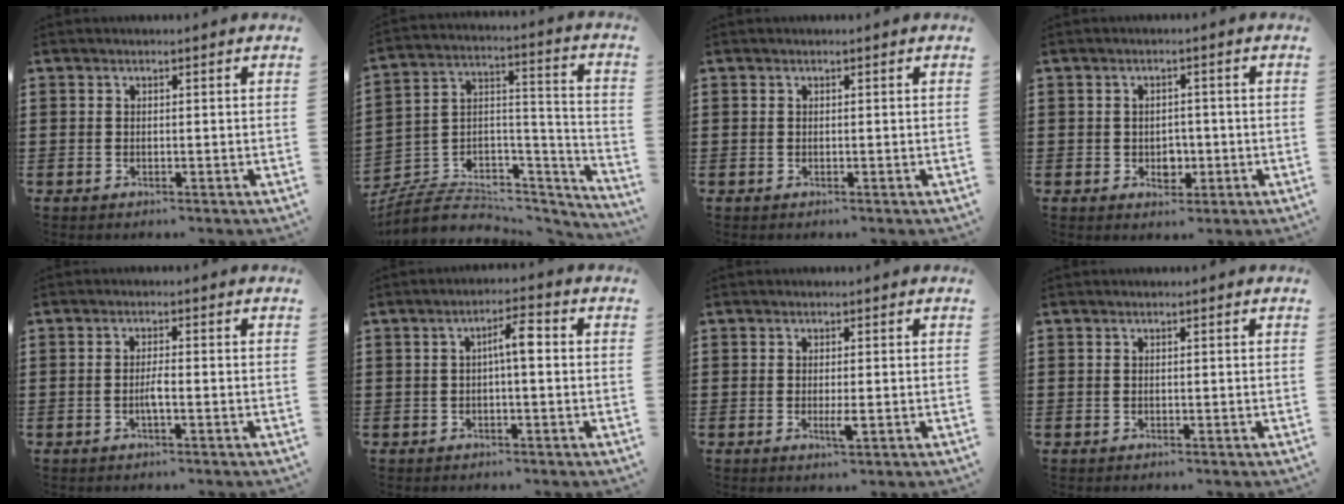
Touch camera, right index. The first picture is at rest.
{"total": 4.9, "force": [-3.4, 3.2, 1.7], "torque": [-0.045, -0.009, -0.066]}
{"total": 0.0}
{"total": 2.7, "force": [-0.7, 2.0, 1.6], "torque": [-0.027, -0.001, -0.016]}
{"total": 2.1, "force": [-0.8, 0.1, 1.9], "torque": [-0.043, -0.003, -0.016]}
{"total": 3.8, "force": [0.0, 0.8, 3.8], "torque": [-0.072, 0.011, -0.003]}
{"total": 2.4, "force": [-0.6, 0.4, 2.3], "torque": [-0.047, -0.006, -0.013]}
{"total": 0.0}